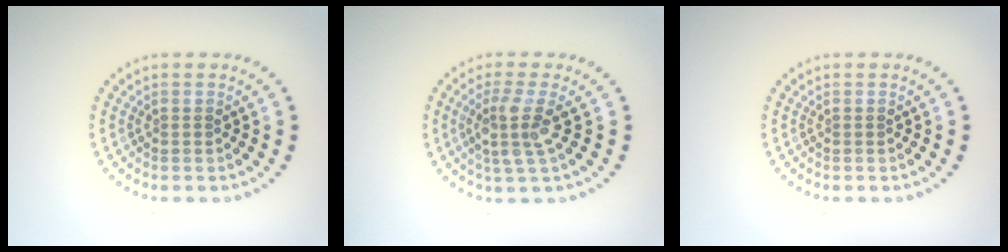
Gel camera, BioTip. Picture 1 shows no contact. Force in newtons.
{"total": 3.2, "press": 2.4, "slide": 2.0}
{"total": 0.0}